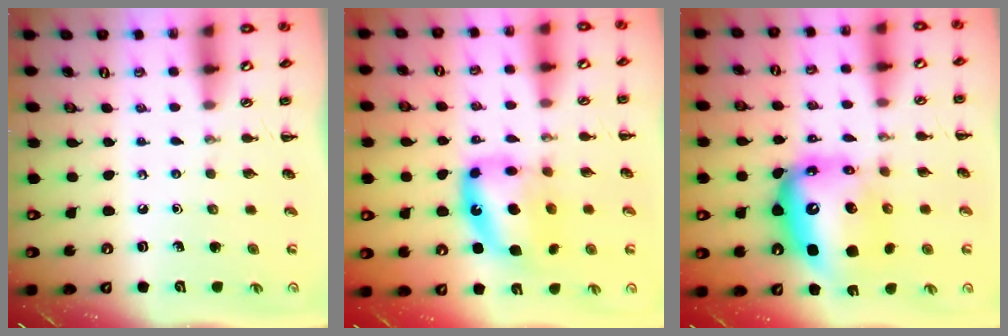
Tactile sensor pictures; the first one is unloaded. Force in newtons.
{"total": 12.5, "press": 12.0, "slide": 3.5}
{"total": 15.8, "press": 15.1, "slide": 4.6}